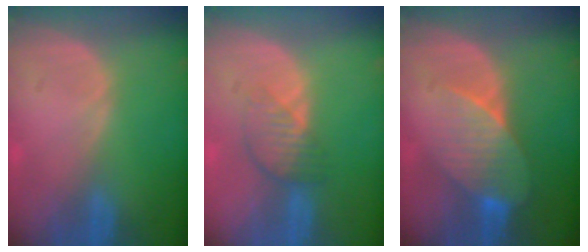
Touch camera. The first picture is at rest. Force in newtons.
{"total": 3.9, "press": 3.7, "slide": 1.4}
{"total": 8.0, "press": 7.2, "slide": 3.4}